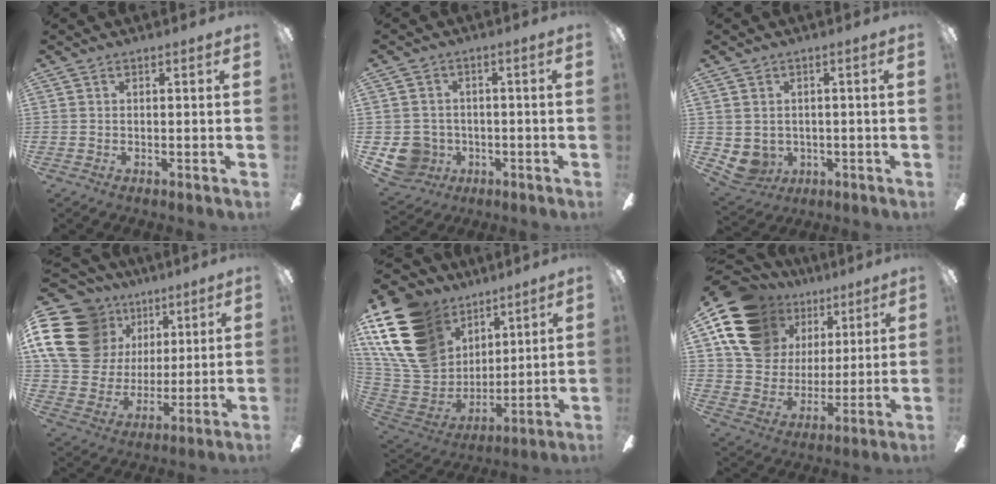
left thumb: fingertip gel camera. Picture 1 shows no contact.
{"total": 7.4, "force": [-1.9, 7.0, 1.6], "torque": [-0.054, 0.013, -0.030]}
{"total": 4.7, "force": [-0.1, 4.6, 0.8], "torque": [-0.048, -0.002, 0.000]}
{"total": 21.1, "force": [8.3, 16.7, 9.9], "torque": [-0.203, -0.033, 0.168]}
{"total": 22.9, "force": [10.9, 16.6, 11.4], "torque": [-0.271, -0.048, 0.214]}
{"total": 17.4, "force": [9.9, 12.6, 7.0], "torque": [-0.146, -0.040, 0.193]}